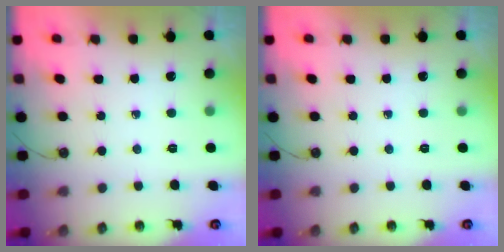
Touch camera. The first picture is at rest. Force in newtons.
{"total": 0.0}